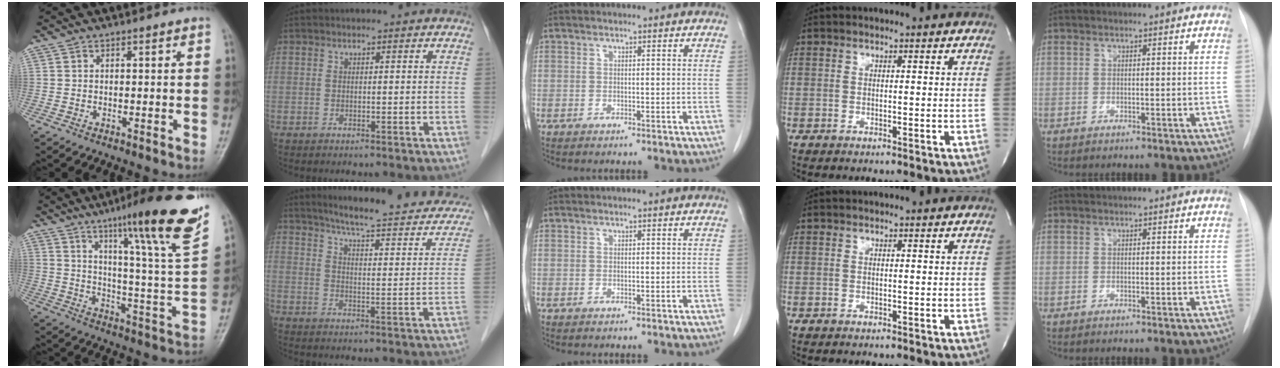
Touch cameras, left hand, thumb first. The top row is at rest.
{"thumb": {"total": 23.0, "force": [14.6, 1.2, 17.8], "torque": [-0.234, -0.061, 0.211]}, "index": {"total": 22.3, "force": [18.8, 3.4, 11.4], "torque": [-0.148, -0.021, 0.225]}}